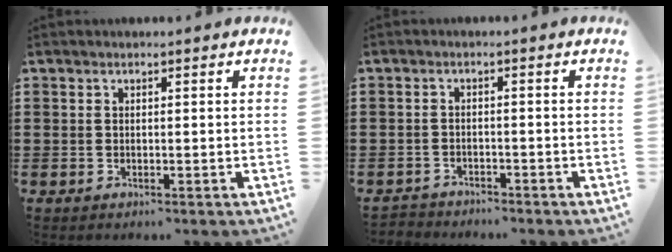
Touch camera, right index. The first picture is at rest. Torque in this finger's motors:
{"motor_torque": [-0.19, -0.05, -0.51, -0.21]}